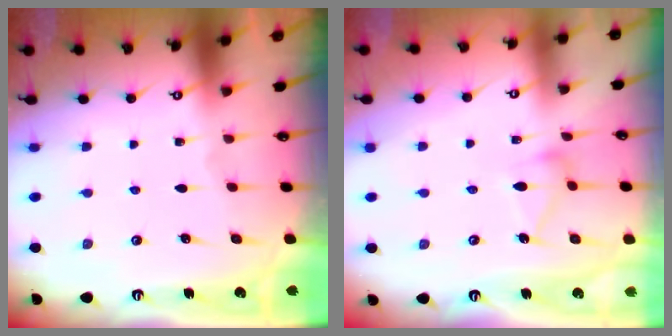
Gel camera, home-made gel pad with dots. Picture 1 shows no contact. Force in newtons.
{"total": 9.4, "press": 9.4, "slide": 0.3}